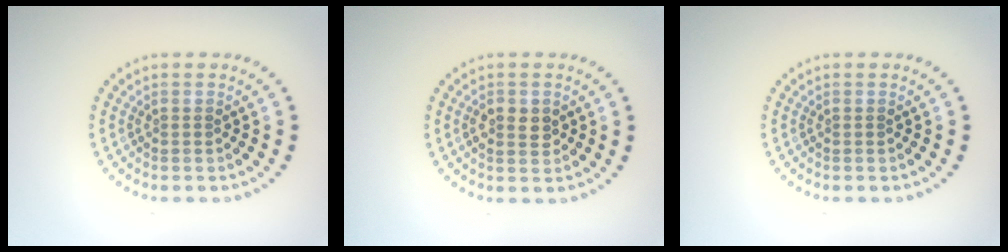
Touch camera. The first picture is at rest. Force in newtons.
{"total": 2.1, "press": 2.1, "slide": 0.2}
{"total": 0.0}